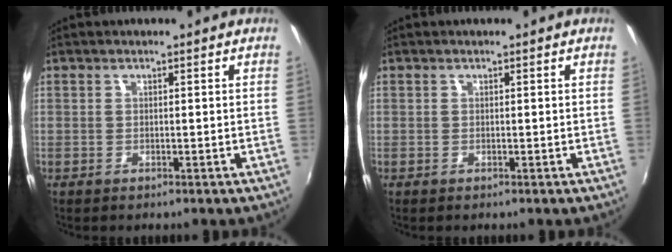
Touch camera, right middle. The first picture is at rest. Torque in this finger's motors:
{"motor_torque": [0.17, -0.13, 0.02, 0.00]}